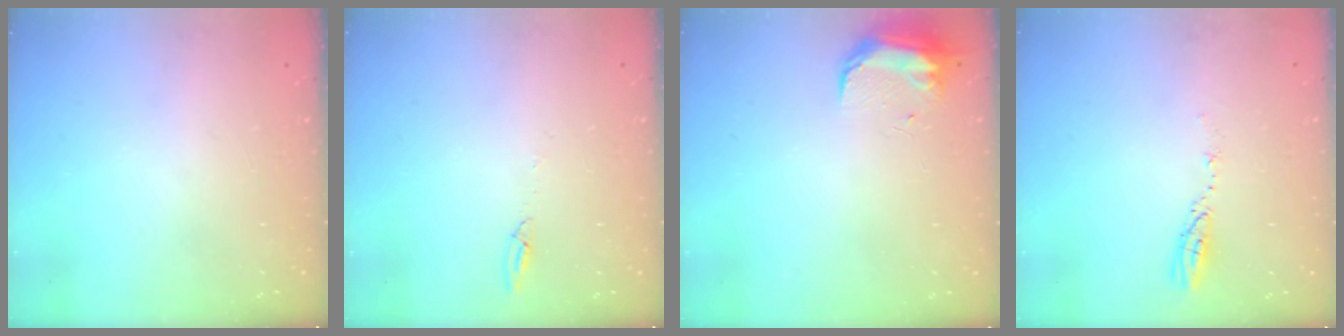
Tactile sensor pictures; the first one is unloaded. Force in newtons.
{"total": 3.5, "press": 3.5, "slide": 0.4}
{"total": 8.9, "press": 8.9, "slide": 0.8}
{"total": 3.6, "press": 3.6, "slide": 0.3}